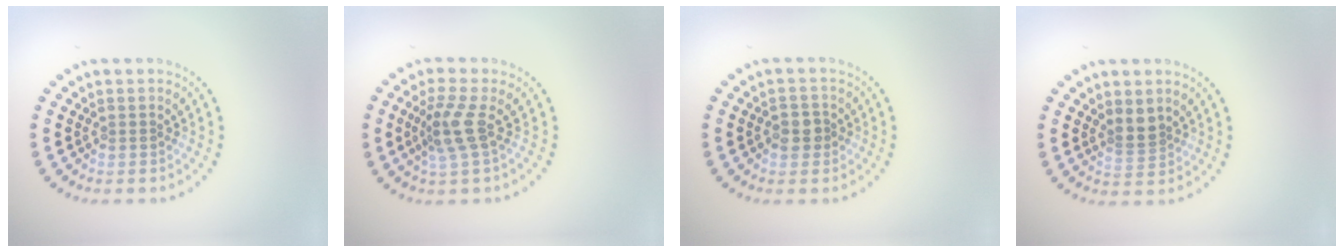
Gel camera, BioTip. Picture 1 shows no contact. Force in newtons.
{"total": 2.9, "press": 2.1, "slide": 1.9}
{"total": 2.0, "press": 1.9, "slide": 0.5}
{"total": 1.8, "press": 1.3, "slide": 1.2}